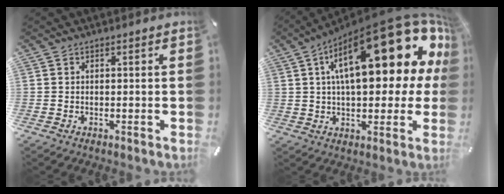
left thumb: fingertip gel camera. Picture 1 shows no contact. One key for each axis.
{"total": 28.3, "fx": 10.3, "fy": 10.9, "fz": 24.0, "tx": -0.368, "ty": -0.062, "tz": 0.165}